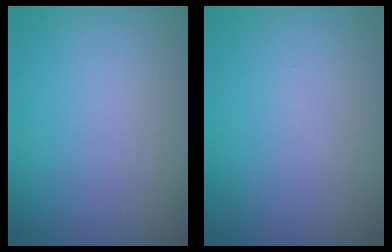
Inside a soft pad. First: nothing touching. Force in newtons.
{"total": 0.0}